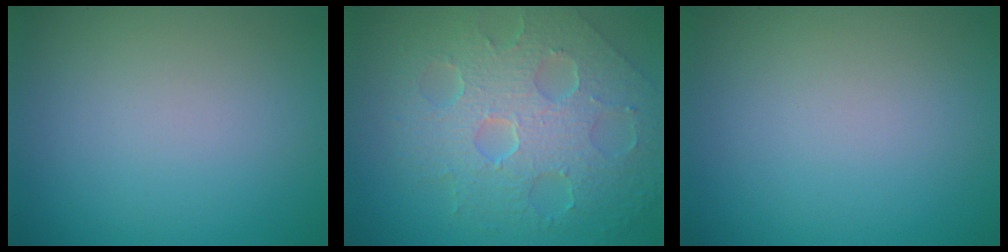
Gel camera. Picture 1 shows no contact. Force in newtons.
{"total": 8.3, "press": 5.8, "slide": 5.9}
{"total": 0.0}